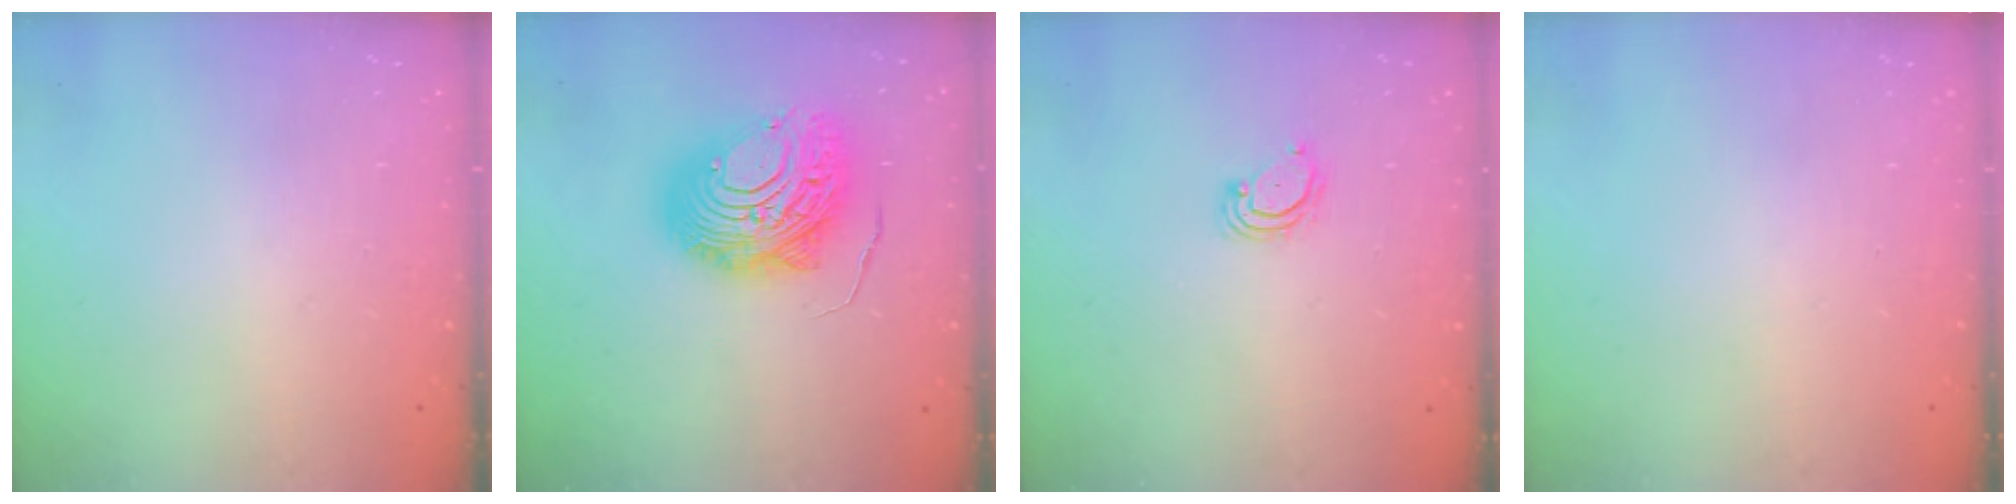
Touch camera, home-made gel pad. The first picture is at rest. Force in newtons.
{"total": 17.5, "press": 17.5, "slide": 1.5}
{"total": 3.2, "press": 3.2, "slide": 0.3}
{"total": 0.0}